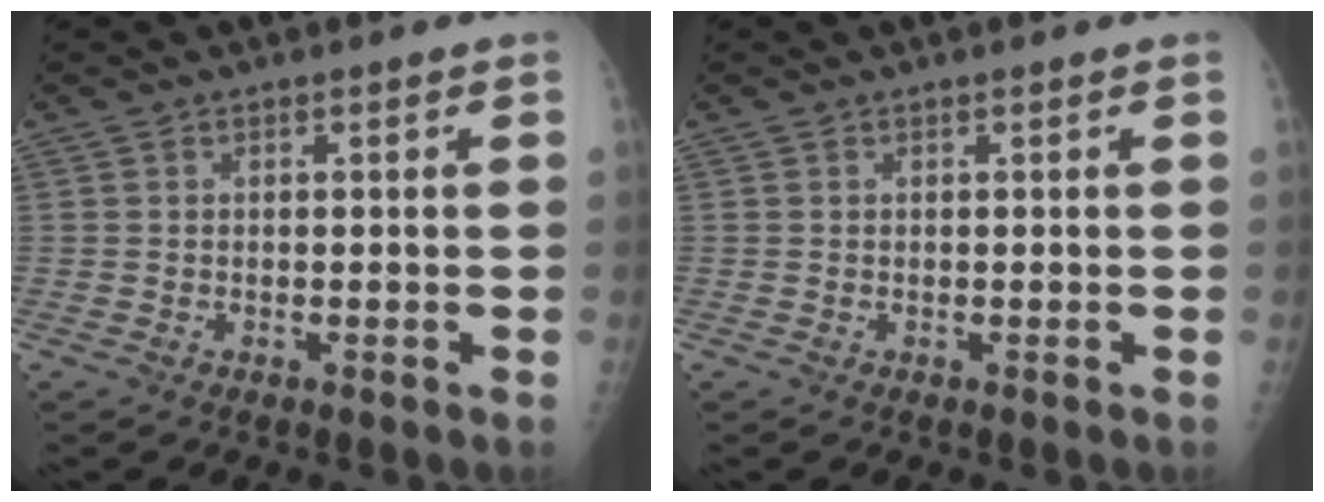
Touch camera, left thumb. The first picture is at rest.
{"total": 0.0}